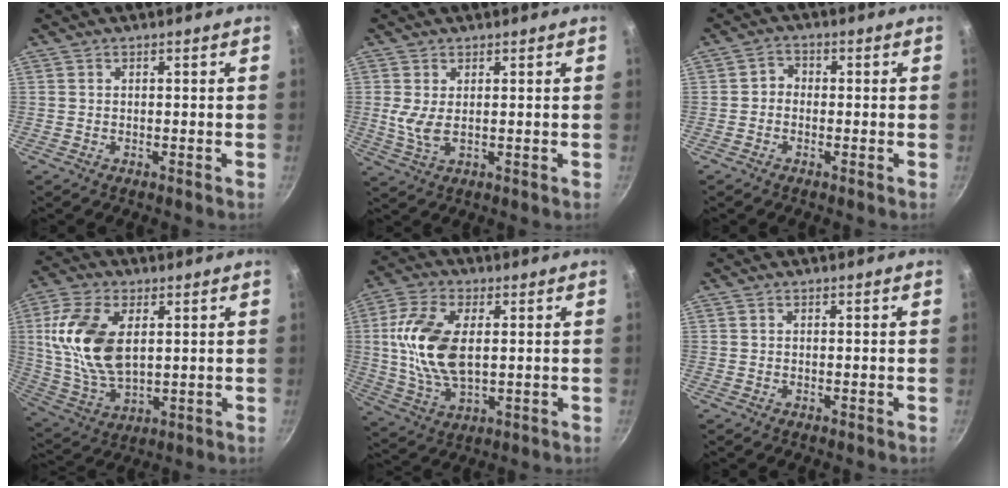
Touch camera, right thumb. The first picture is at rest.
{"total": 4.2, "force": [0.7, 1.8, 3.7], "torque": [-0.080, -0.008, 0.020]}
{"total": 2.2, "force": [-0.8, 1.8, 0.9], "torque": [-0.008, 0.014, -0.021]}
{"total": 15.7, "force": [3.4, 8.9, 12.5], "torque": [-0.238, -0.010, 0.073]}
{"total": 14.5, "force": [1.8, 7.8, 12.1], "torque": [-0.234, 0.002, 0.035]}
{"total": 0.0}